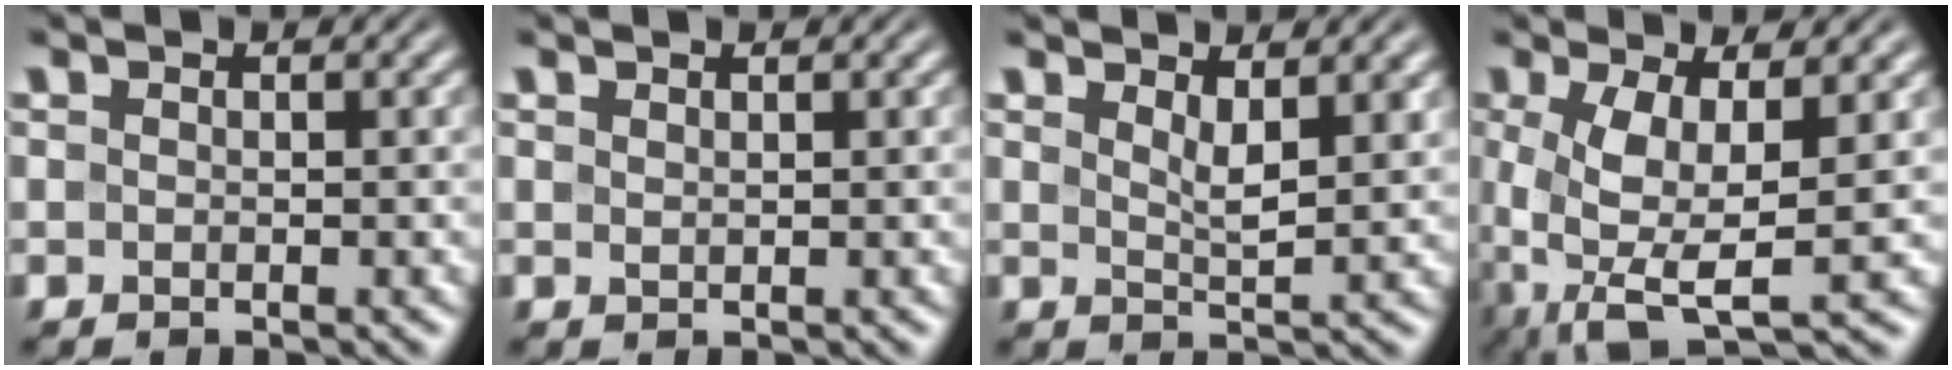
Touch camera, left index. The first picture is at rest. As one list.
[{"total": 0.6, "force": [0.5, 0.1, 0.2], "torque": [-0.005, 0.001, 0.011]}, {"total": 2.3, "force": [1.3, 0.5, 1.8], "torque": [-0.031, -0.006, 0.024]}, {"total": 7.5, "force": [-0.7, 2.8, 6.9], "torque": [-0.145, -0.001, -0.015]}]